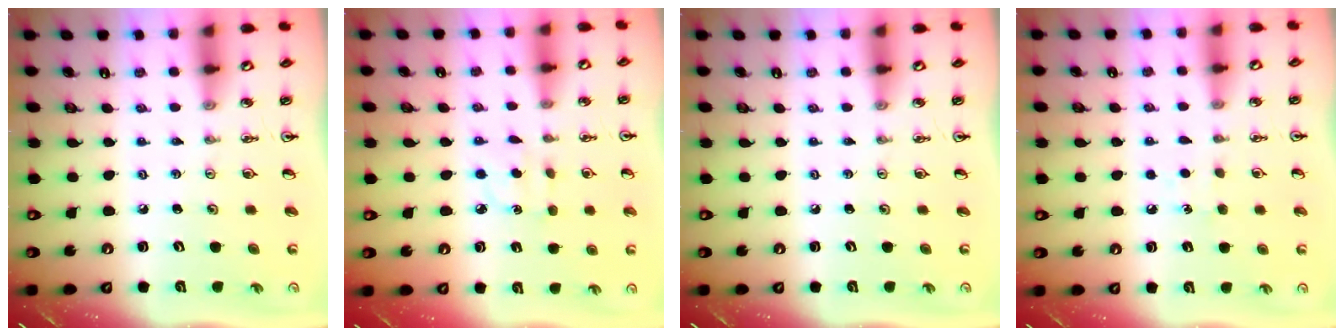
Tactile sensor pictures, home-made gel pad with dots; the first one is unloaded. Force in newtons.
{"total": 3.9, "press": 3.9, "slide": 0.5}
{"total": 0.0}
{"total": 5.2, "press": 5.1, "slide": 0.7}